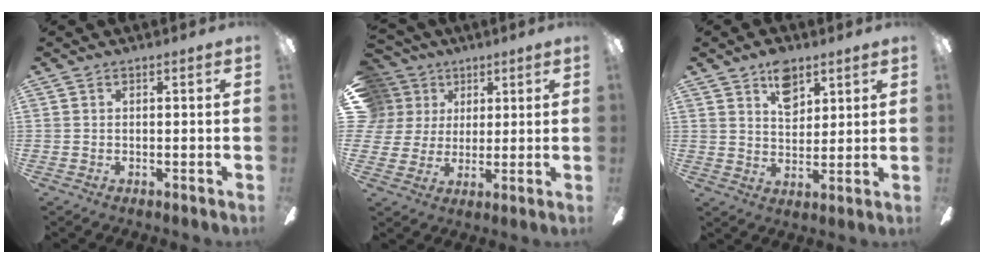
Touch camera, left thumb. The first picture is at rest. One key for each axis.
{"total": 10.4, "fx": 4.8, "fy": 8.9, "fz": 2.5, "tx": -0.069, "ty": -0.016, "tz": 0.096}
{"total": 8.2, "fx": 5.1, "fy": 4.9, "fz": 4.1, "tx": -0.047, "ty": -0.018, "tz": 0.089}